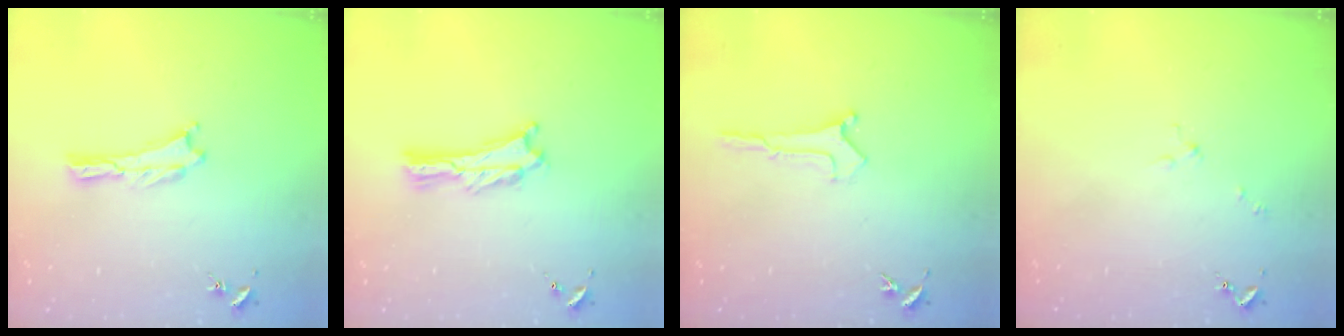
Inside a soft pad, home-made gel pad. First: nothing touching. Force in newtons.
{"total": 1.3, "press": 1.3, "slide": 0.3}
{"total": 0.0}
{"total": 1.7, "press": 1.7, "slide": 0.3}